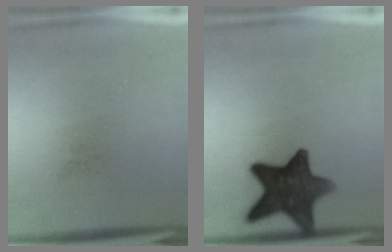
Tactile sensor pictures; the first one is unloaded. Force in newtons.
{"total": 13.4}